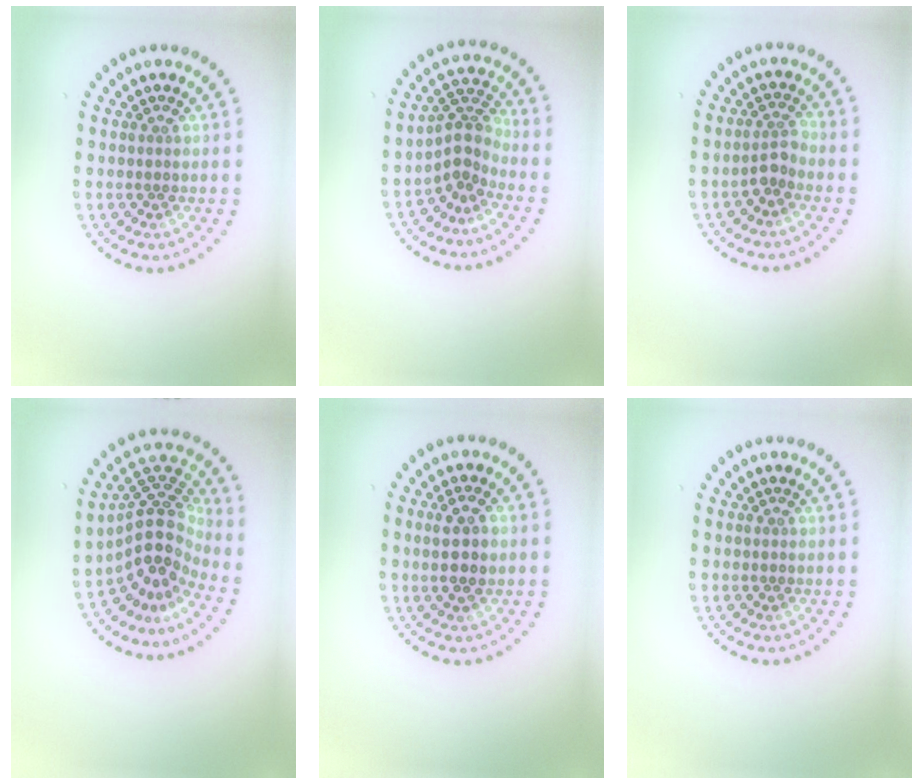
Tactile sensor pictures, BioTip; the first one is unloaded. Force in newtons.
{"total": 2.9, "press": 2.0, "slide": 2.1}
{"total": 1.8, "press": 1.4, "slide": 1.2}
{"total": 5.1, "press": 3.6, "slide": 3.5}
{"total": 2.8, "press": 2.6, "slide": 0.8}
{"total": 0.0}